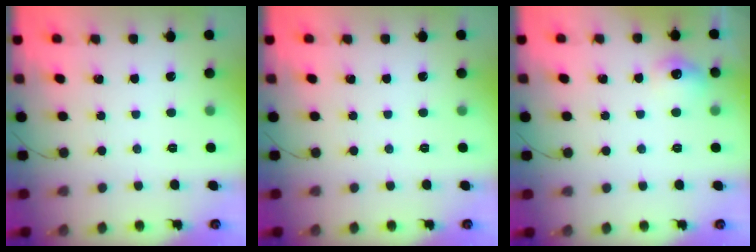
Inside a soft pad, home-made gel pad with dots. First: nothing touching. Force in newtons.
{"total": 0.0}
{"total": 7.4, "press": 7.4, "slide": 0.8}